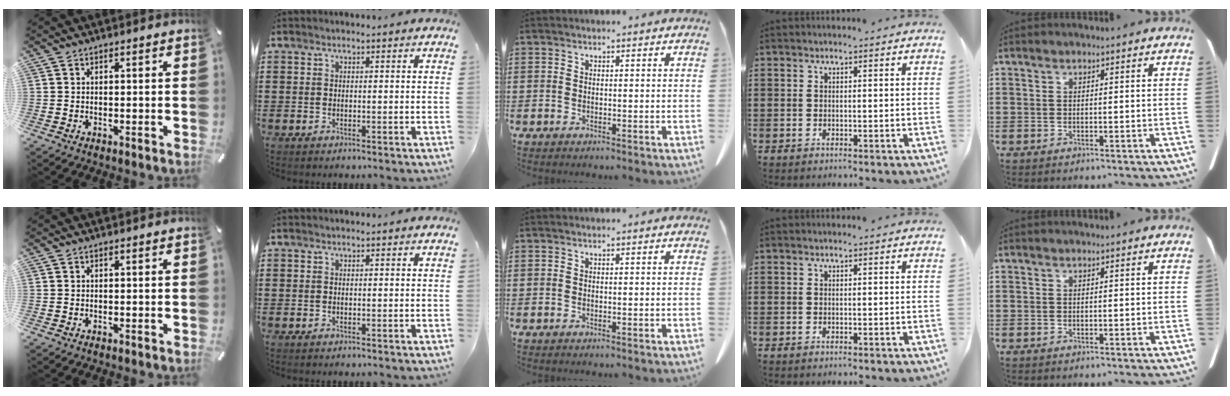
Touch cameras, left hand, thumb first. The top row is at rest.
{}